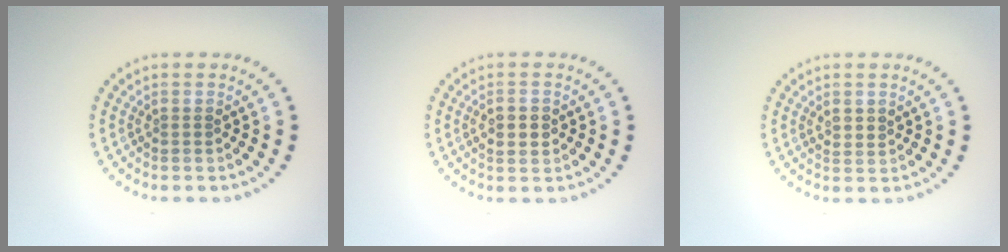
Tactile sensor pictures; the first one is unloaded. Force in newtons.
{"total": 2.7, "press": 2.7, "slide": 0.0}
{"total": 1.2, "press": 1.0, "slide": 0.6}